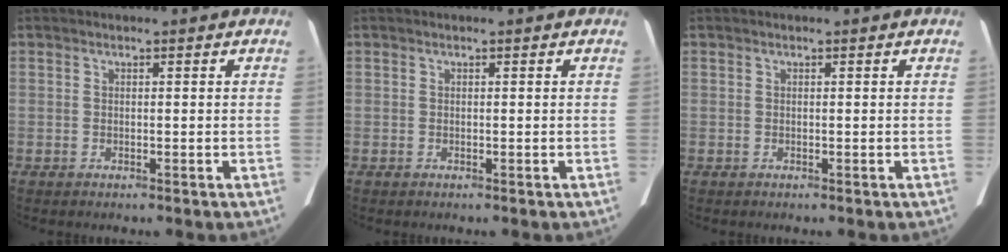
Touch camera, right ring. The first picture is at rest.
{"total": 0.0}
{"total": 0.0}